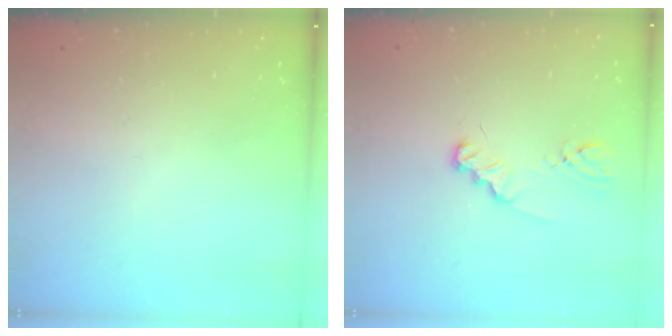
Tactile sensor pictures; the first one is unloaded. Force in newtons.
{"total": 2.1, "press": 2.1, "slide": 0.3}